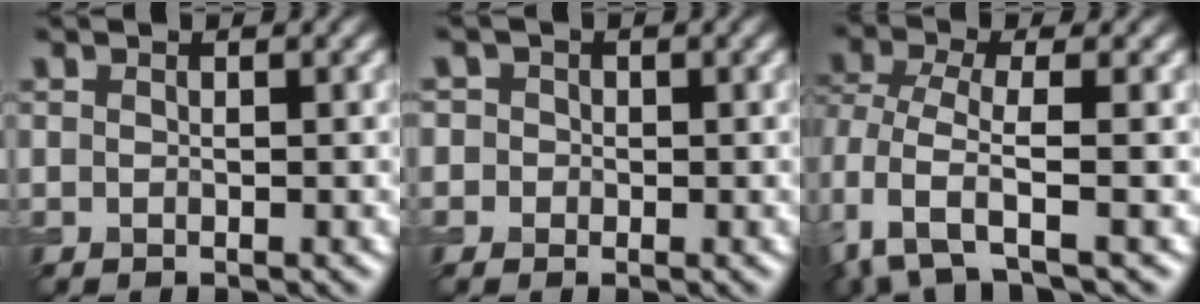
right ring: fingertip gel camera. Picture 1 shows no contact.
{"total": 2.3, "force": [0.4, 2.2, 0.6], "torque": [0.019, 0.018, -0.024]}
{"total": 4.2, "force": [-1.1, 1.8, 3.6], "torque": [-0.086, -0.005, -0.029]}